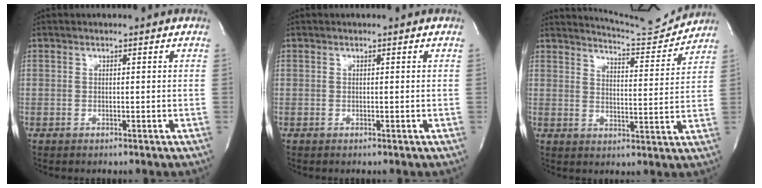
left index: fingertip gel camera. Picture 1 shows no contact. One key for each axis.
{"total": 0.0}
{"total": 9.1, "fx": 9.0, "fy": -1.1, "fz": 0.0, "tx": -0.014, "ty": -0.030, "tz": 0.130}